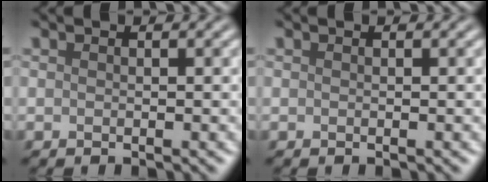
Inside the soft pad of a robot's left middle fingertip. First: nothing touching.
{"total": 0.0}